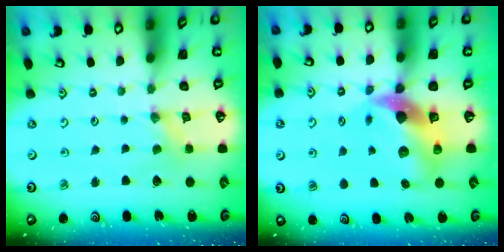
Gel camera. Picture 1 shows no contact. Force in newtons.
{"total": 12.5, "press": 12.4, "slide": 1.9}